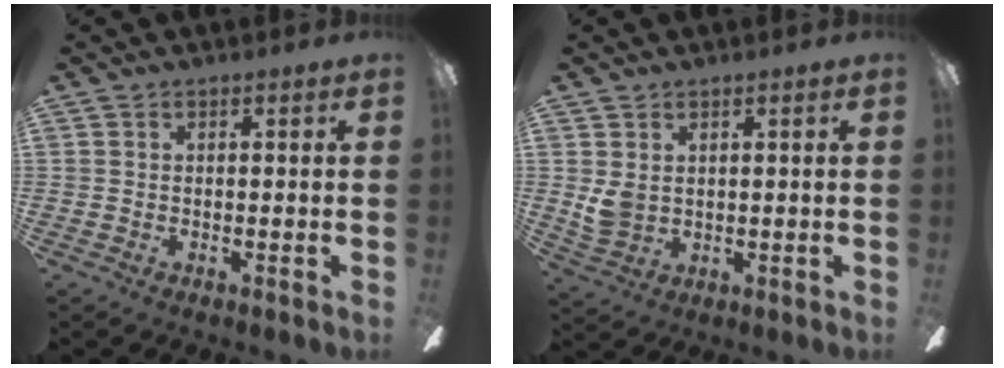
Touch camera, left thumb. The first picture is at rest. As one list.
[{"total": 5.2, "force": [2.0, 3.7, 3.1], "torque": [-0.076, -0.002, 0.040]}]